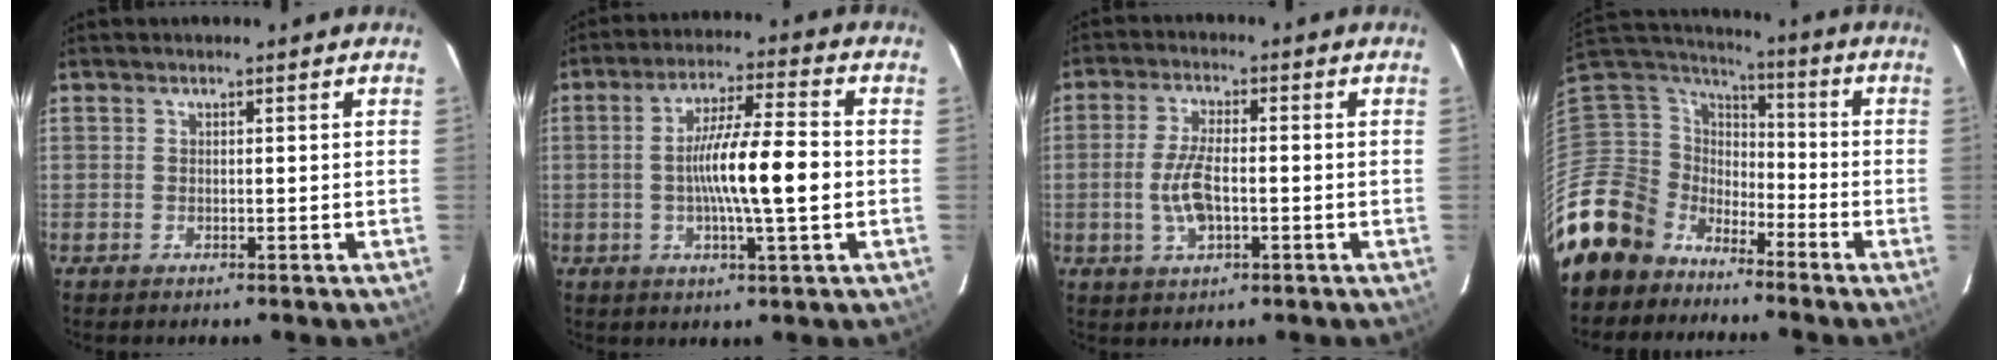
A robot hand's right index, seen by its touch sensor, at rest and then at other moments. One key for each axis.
{"total": 11.4, "fx": -1.3, "fy": 0.9, "fz": 11.3, "tx": -0.196, "ty": 0.001, "tz": -0.024}
{"total": 7.0, "fx": -1.5, "fy": 2.6, "fz": 6.4, "tx": -0.133, "ty": 0.000, "tz": -0.027}
{"total": 13.6, "fx": -9.9, "fy": 9.3, "fz": 1.3, "tx": -0.067, "ty": 0.030, "tz": -0.192}